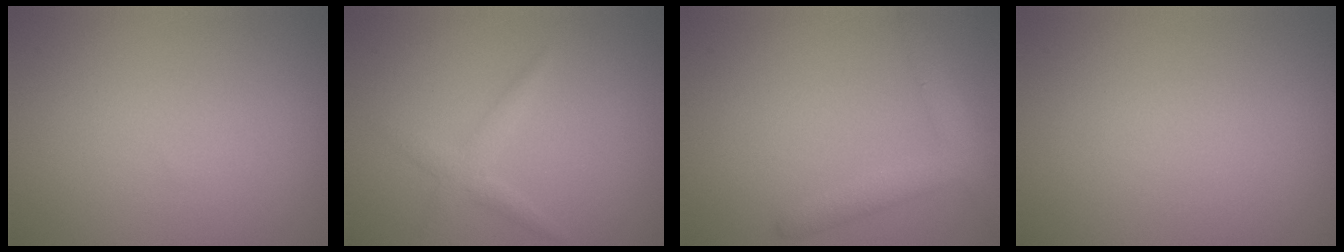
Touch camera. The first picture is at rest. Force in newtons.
{"total": 1.6, "press": 1.6, "slide": 0.0}
{"total": 3.6, "press": 3.6, "slide": 0.2}
{"total": 0.0}